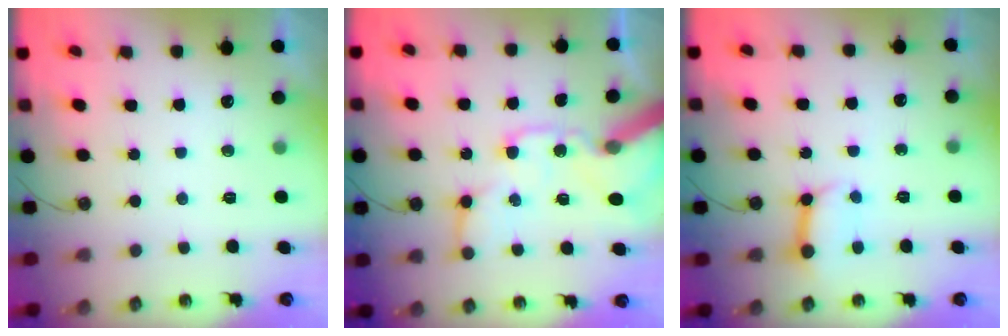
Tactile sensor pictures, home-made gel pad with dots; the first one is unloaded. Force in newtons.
{"total": 20.5, "press": 20.3, "slide": 3.2}
{"total": 8.5, "press": 8.4, "slide": 1.1}